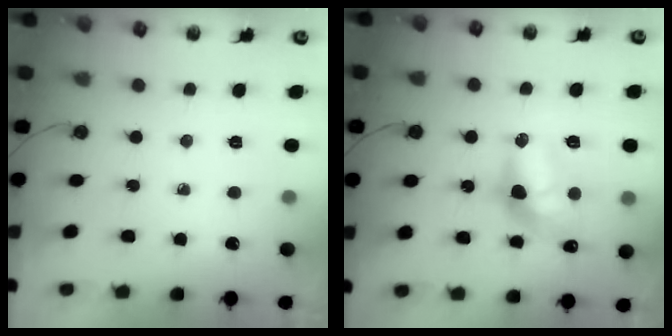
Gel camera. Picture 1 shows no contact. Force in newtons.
{"total": 12.8, "press": 12.8, "slide": 0.9}